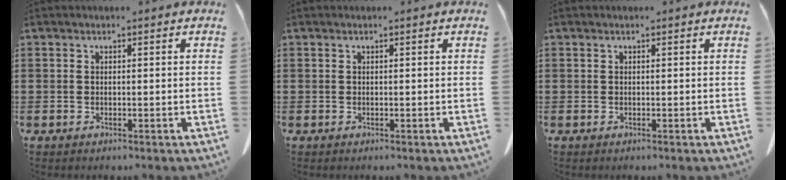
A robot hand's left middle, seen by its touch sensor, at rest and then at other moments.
{"total": 0.0}
{"total": 0.0}